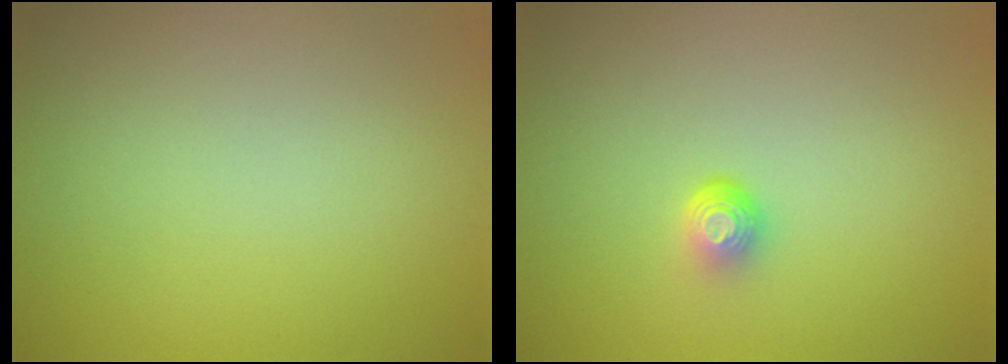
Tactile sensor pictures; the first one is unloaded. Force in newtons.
{"total": 1.7, "press": 1.0, "slide": 1.4}